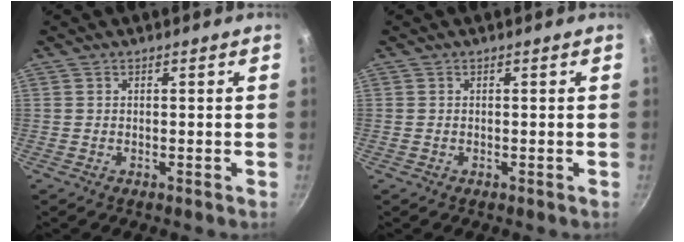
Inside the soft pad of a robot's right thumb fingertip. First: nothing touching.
{"total": 0.0}